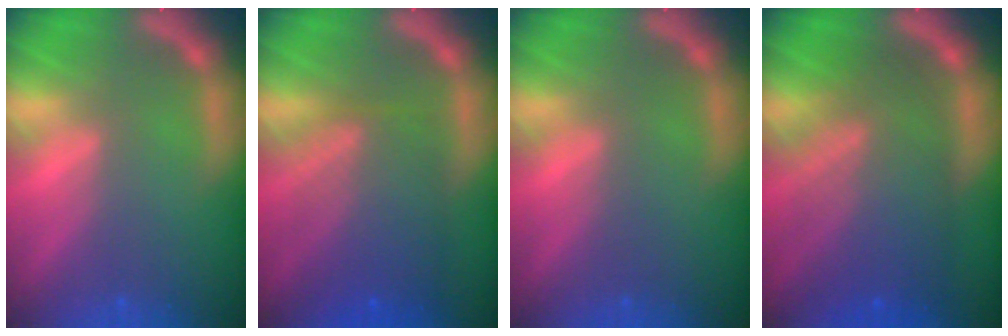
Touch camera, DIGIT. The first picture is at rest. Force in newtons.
{"total": 7.6}
{"total": 0.0}
{"total": 9.5}